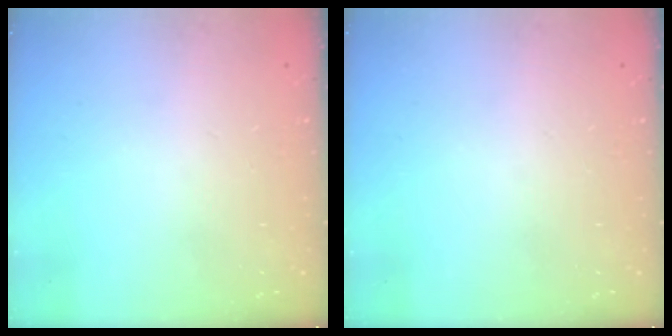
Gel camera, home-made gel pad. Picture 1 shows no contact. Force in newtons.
{"total": 0.0}